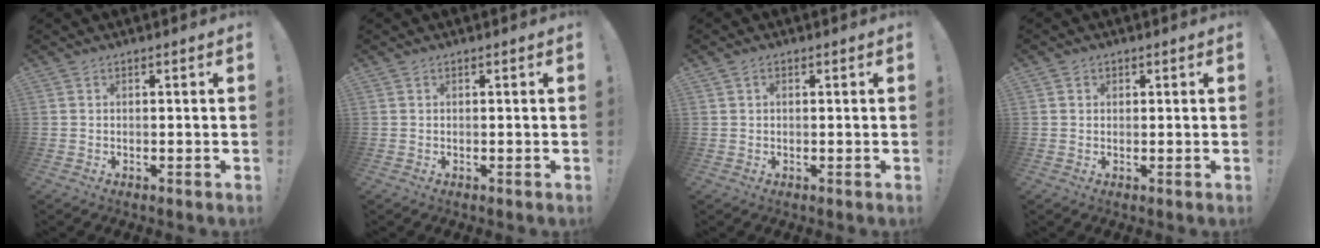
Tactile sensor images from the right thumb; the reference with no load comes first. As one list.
[{"total": 0.0}, {"total": 0.9, "force": [0.2, 0.7, 0.4], "torque": [-0.003, 0.001, 0.002]}, {"total": 1.3, "force": [0.6, 1.1, 0.2], "torque": [0.004, -0.002, 0.009]}]